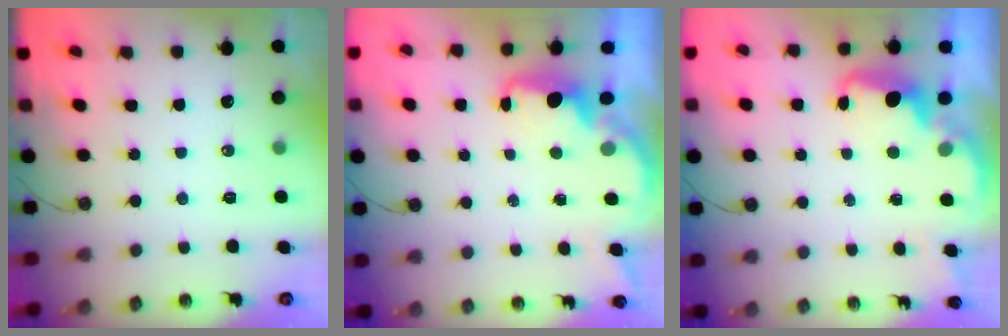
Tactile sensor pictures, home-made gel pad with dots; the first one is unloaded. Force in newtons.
{"total": 2.3, "press": 2.1, "slide": 0.9}
{"total": 2.4, "press": 2.3, "slide": 0.7}